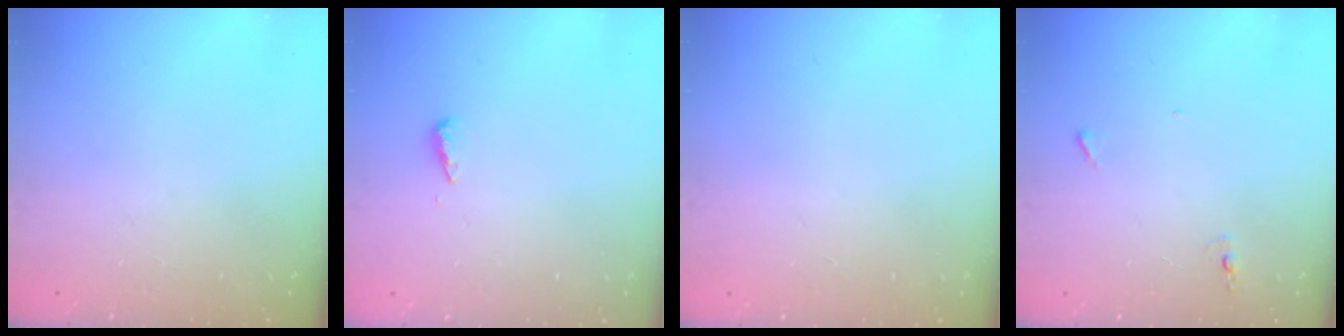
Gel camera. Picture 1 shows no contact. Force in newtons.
{"total": 3.6, "press": 3.6, "slide": 0.4}
{"total": 1.1, "press": 0.9, "slide": 0.6}
{"total": 4.7, "press": 4.5, "slide": 1.4}